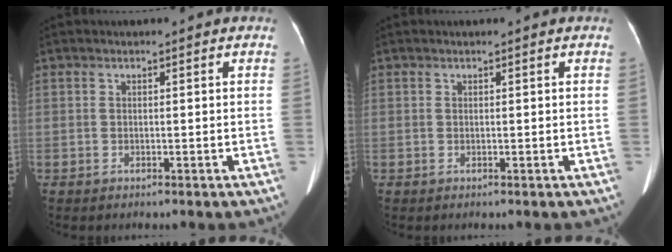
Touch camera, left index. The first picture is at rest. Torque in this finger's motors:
{"motor_torque": [-0.26, 0.01, -0.05, -0.01]}